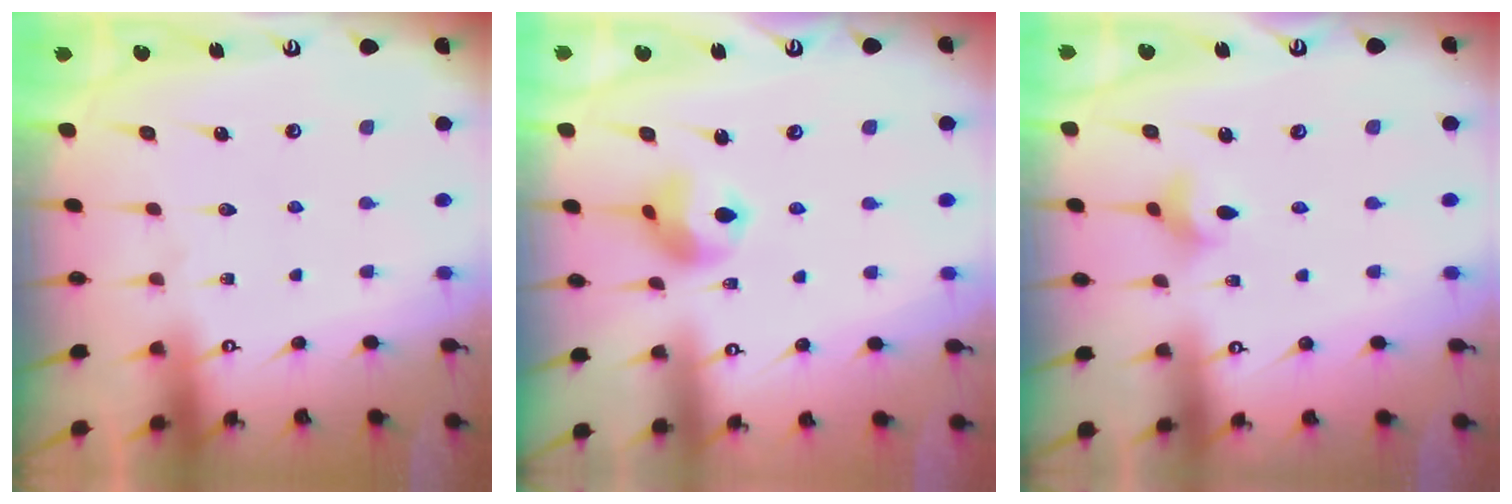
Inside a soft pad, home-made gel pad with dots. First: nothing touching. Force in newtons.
{"total": 9.4, "press": 9.4, "slide": 0.5}
{"total": 4.3, "press": 4.2, "slide": 0.7}